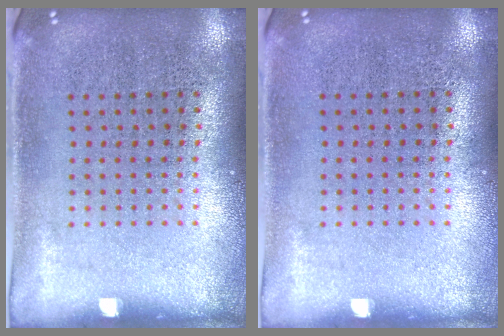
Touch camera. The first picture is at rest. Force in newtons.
{"total": 0.0}